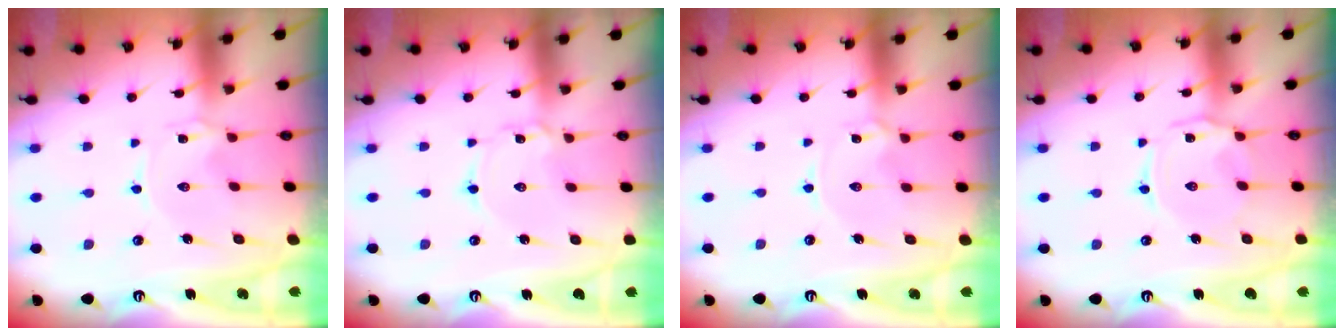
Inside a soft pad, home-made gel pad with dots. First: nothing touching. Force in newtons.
{"total": 2.3, "press": 2.3, "slide": 0.2}
{"total": 1.5, "press": 1.5, "slide": 0.0}
{"total": 3.1, "press": 3.1, "slide": 0.4}